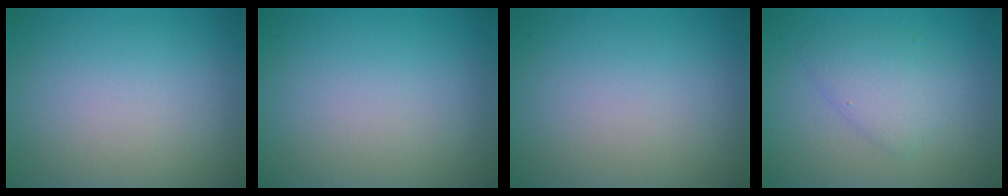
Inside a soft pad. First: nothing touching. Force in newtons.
{"total": 0.0}
{"total": 0.0}
{"total": 2.9, "press": 2.9, "slide": 0.2}